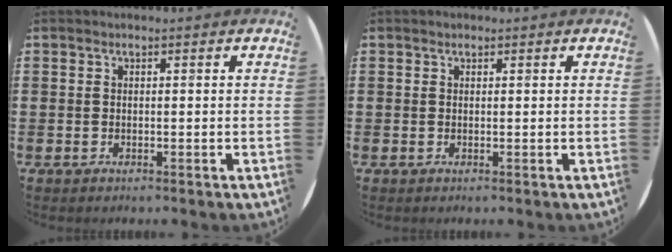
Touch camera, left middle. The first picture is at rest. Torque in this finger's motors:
{"motor_torque": [-0.05, 0.09, -0.01, 0.01]}